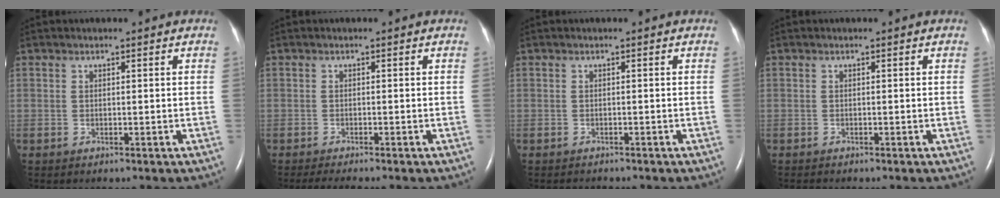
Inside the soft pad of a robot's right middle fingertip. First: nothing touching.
{"total": 3.2, "force": [-2.7, -0.2, 1.7], "torque": [-0.030, -0.009, -0.042]}
{"total": 1.4, "force": [-1.3, 0.4, 0.3], "torque": [-0.011, -0.004, -0.013]}
{"total": 0.6, "force": [-0.6, 0.0, 0.1], "torque": [-0.007, -0.002, -0.009]}